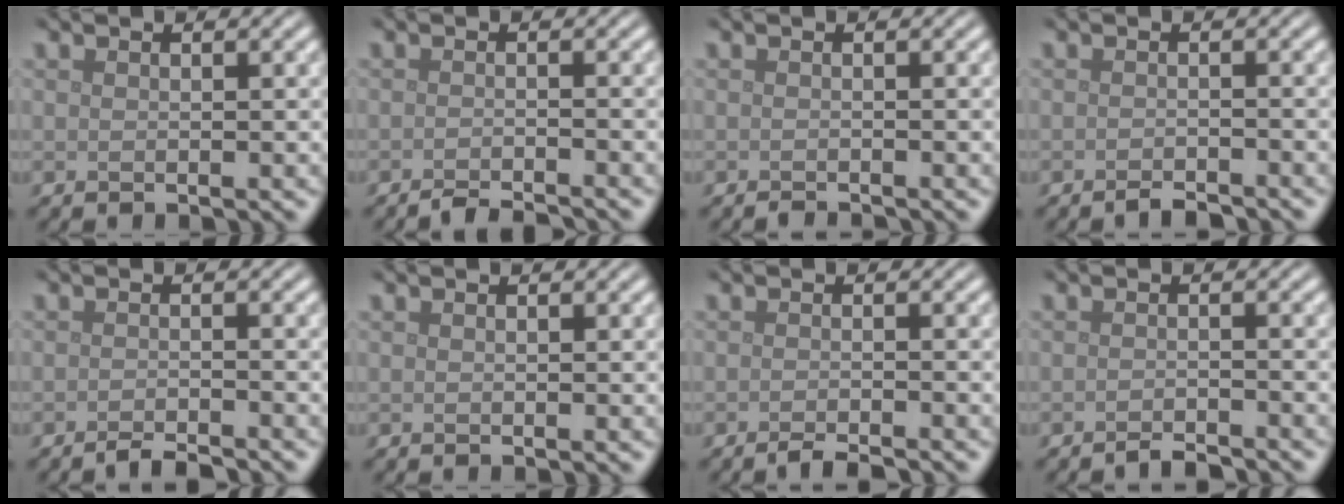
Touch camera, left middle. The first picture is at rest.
{"total": 2.3, "force": [-2.1, 0.3, 1.0], "torque": [-0.005, -0.001, -0.039]}
{"total": 0.7, "force": [-0.7, 0.0, 0.1], "torque": [-0.001, -0.001, -0.015]}
{"total": 1.5, "force": [-1.3, 0.2, 0.6], "torque": [-0.008, 0.000, -0.024]}
{"total": 2.1, "force": [-1.8, 0.3, 1.0], "torque": [-0.007, 0.001, -0.035]}
{"total": 0.0}
{"total": 2.0, "force": [-1.6, 0.2, 1.1], "torque": [-0.009, -0.002, -0.032]}
{"total": 1.8, "force": [-1.6, 0.2, 0.6], "torque": [-0.006, 0.001, -0.030]}